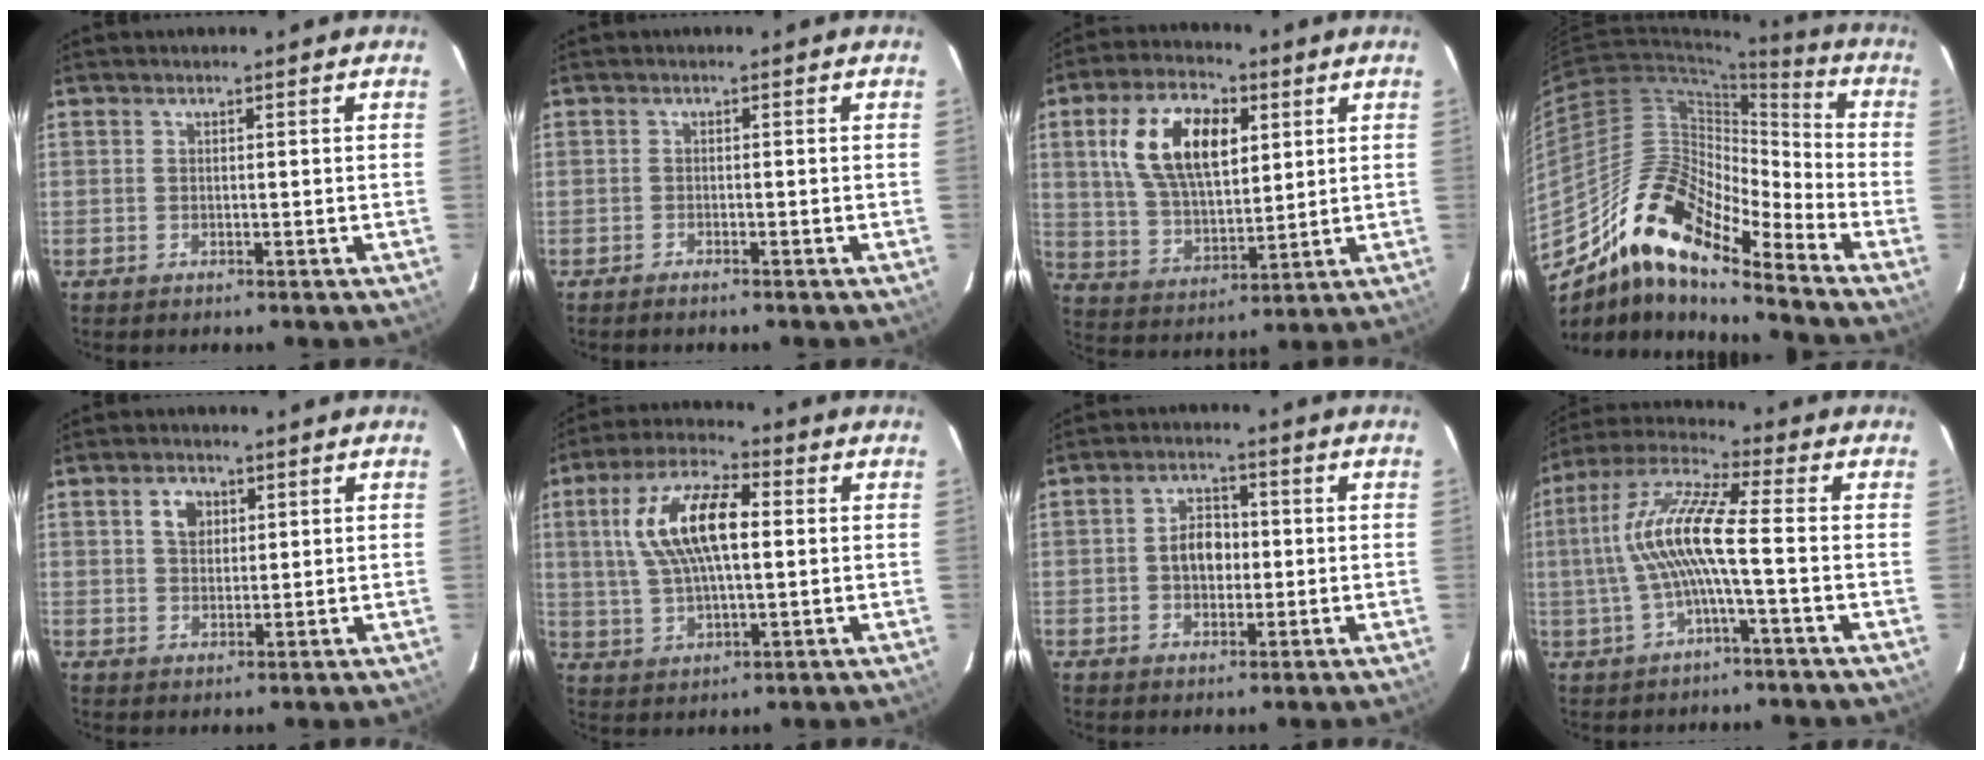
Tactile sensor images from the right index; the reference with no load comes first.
{"total": 1.0, "force": [-0.9, 0.1, 0.3], "torque": [-0.012, 0.000, -0.020]}
{"total": 15.5, "force": [5.0, 8.2, 12.2], "torque": [-0.231, 0.023, 0.099]}
{"total": 16.4, "force": [-12.7, 3.7, 9.7], "torque": [-0.157, 0.001, -0.251]}
{"total": 4.0, "force": [1.5, 2.8, 2.3], "torque": [-0.035, 0.012, 0.029]}
{"total": 14.0, "force": [2.5, 5.6, 12.6], "torque": [-0.246, 0.021, 0.048]}
{"total": 5.5, "force": [-0.3, 4.0, 3.9], "torque": [-0.067, 0.016, -0.001]}
{"total": 11.6, "force": [-1.1, 1.1, 11.5], "torque": [-0.234, 0.015, -0.023]}